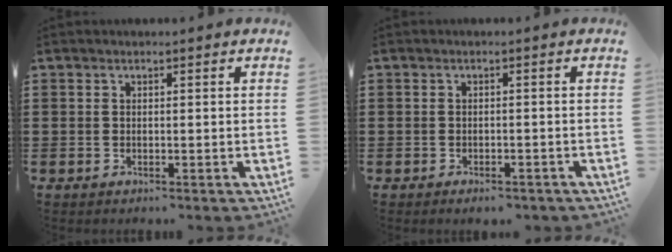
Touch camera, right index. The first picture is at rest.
{"total": 1.4, "force": [-1.4, 0.3, 0.3], "torque": [-0.012, -0.001, -0.027]}